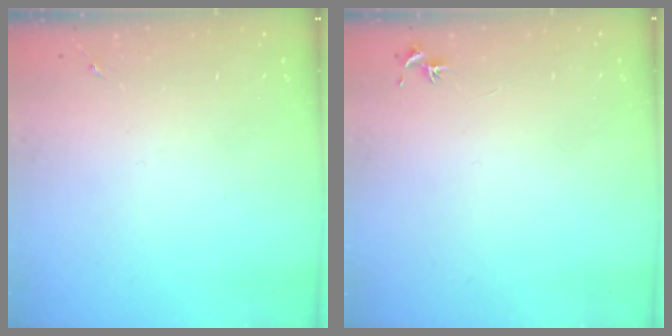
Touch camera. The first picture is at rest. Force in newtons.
{"total": 0.8, "press": 0.7, "slide": 0.3}